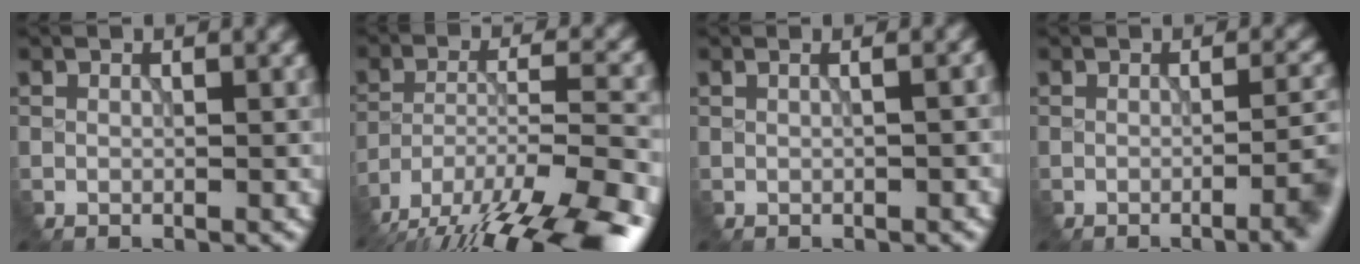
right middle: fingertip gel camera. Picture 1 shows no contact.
{"total": 17.3, "force": [-14.3, 5.0, 8.5], "torque": [-0.166, -0.043, -0.192]}
{"total": 2.8, "force": [0.8, 1.5, 2.2], "torque": [-0.003, 0.030, -0.013]}
{"total": 4.6, "force": [-1.1, 1.4, 4.2], "torque": [-0.043, 0.001, -0.008]}